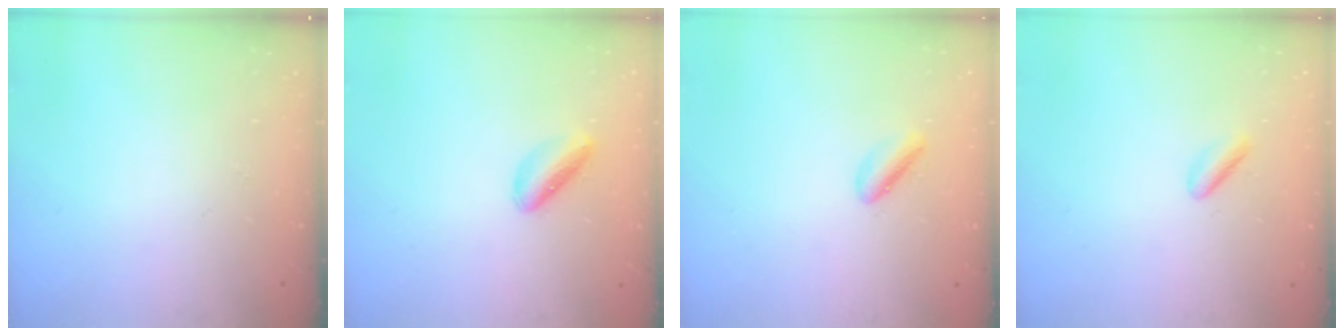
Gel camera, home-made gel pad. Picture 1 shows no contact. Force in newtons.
{"total": 4.3, "press": 4.2, "slide": 0.8}
{"total": 2.0, "press": 2.0, "slide": 0.3}
{"total": 1.9, "press": 1.6, "slide": 1.0}